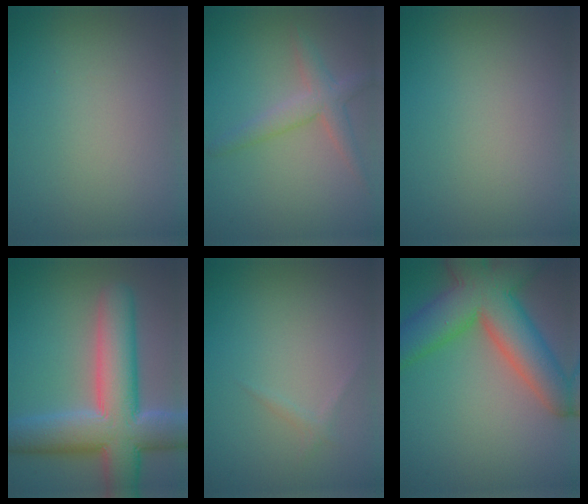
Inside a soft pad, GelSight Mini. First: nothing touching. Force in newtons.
{"total": 2.8, "press": 2.7, "slide": 0.3}
{"total": 0.0}
{"total": 10.9, "press": 10.9, "slide": 0.7}
{"total": 0.6, "press": 0.6, "slide": 0.1}
{"total": 10.4, "press": 10.4, "slide": 0.4}